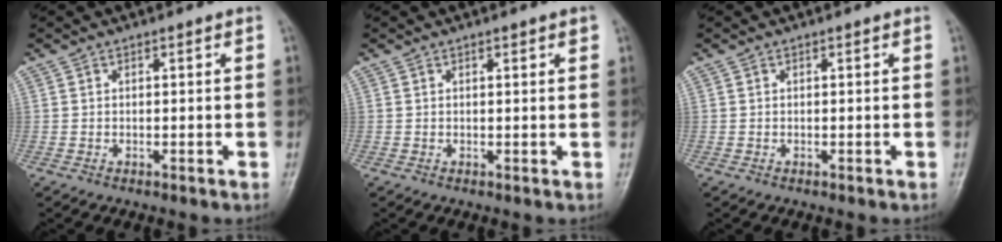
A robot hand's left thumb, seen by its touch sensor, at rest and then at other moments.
{"total": 1.6, "force": [0.9, 0.4, 1.2], "torque": [-0.017, -0.002, 0.012]}
{"total": 0.0}